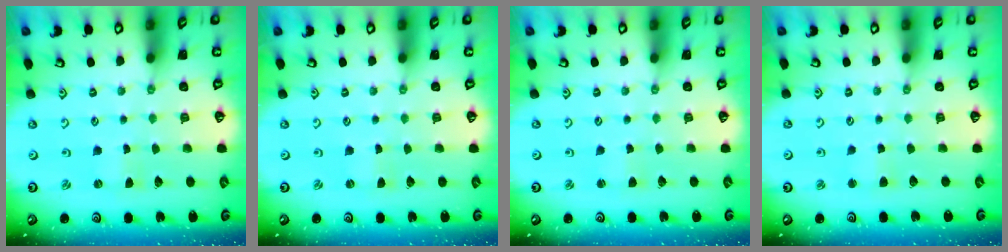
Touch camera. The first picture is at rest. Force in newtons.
{"total": 0.0}
{"total": 2.1, "press": 2.1, "slide": 0.3}
{"total": 2.7, "press": 2.7, "slide": 0.3}